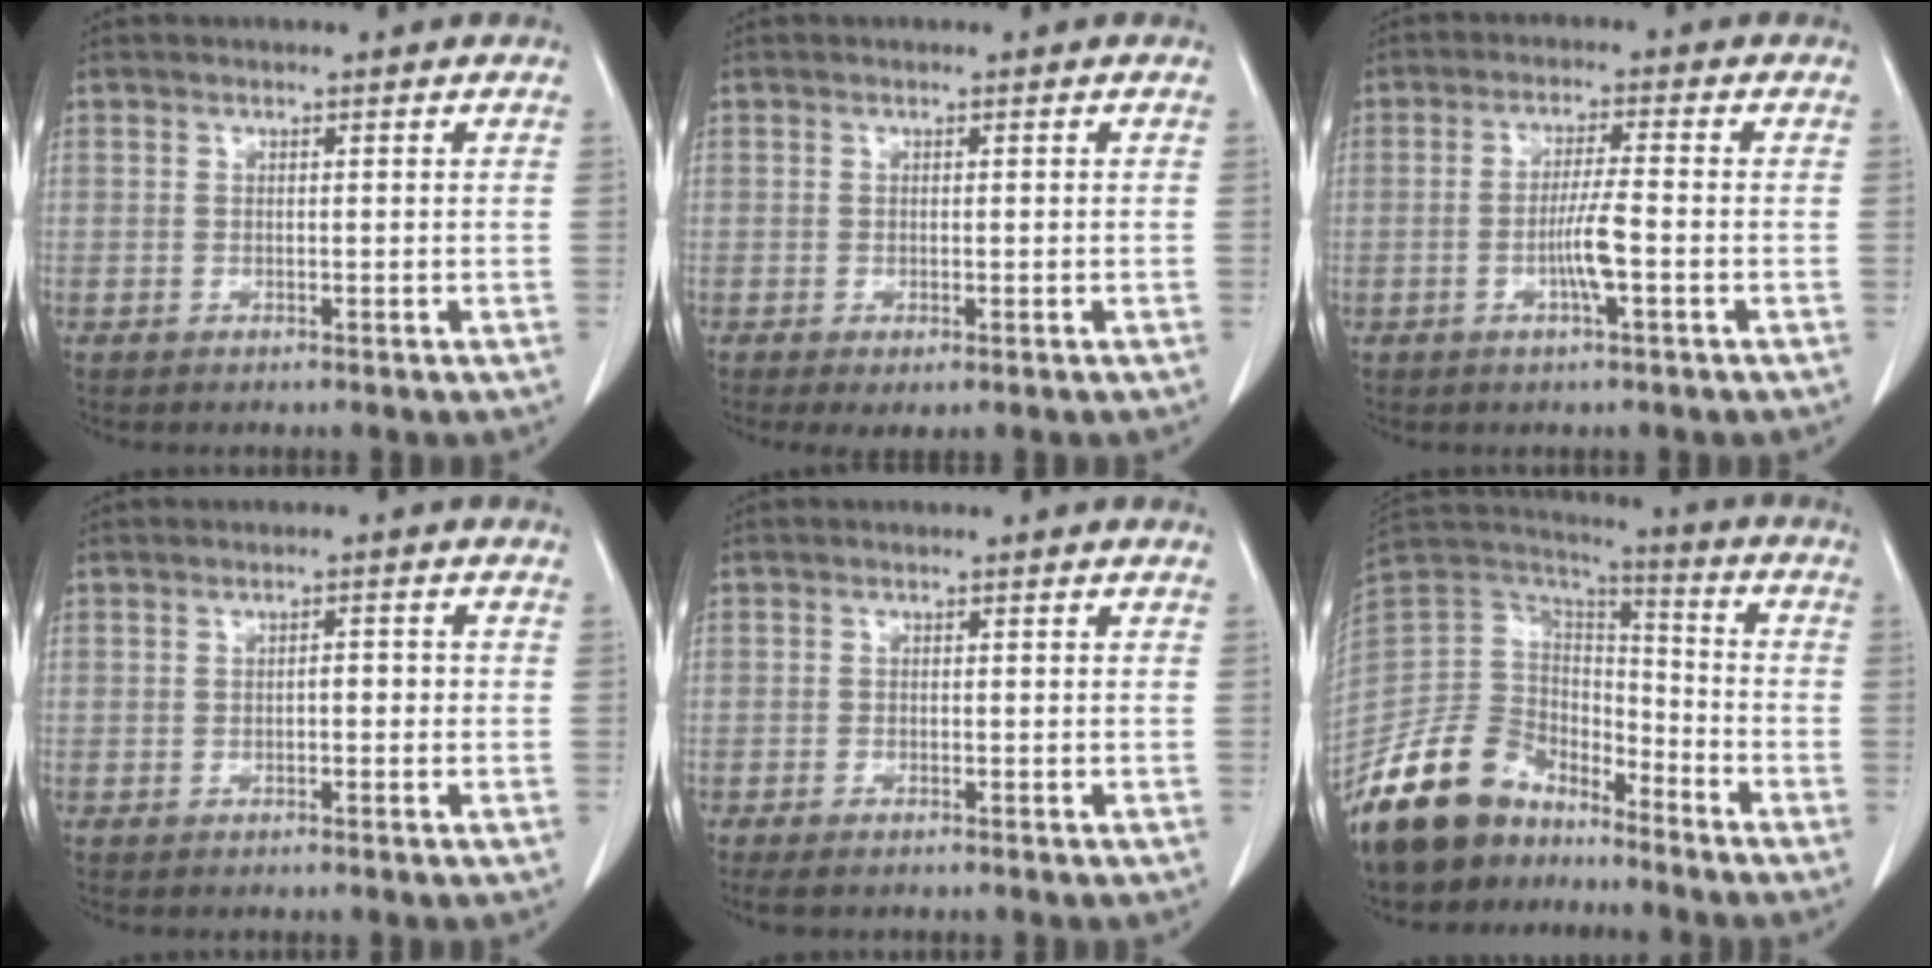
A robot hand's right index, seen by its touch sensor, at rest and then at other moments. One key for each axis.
{"total": 3.1, "fx": -1.0, "fy": 1.4, "fz": 2.6, "tx": -0.052, "ty": -0.005, "tz": -0.012}
{"total": 5.3, "fx": -1.6, "fy": 0.3, "fz": 5.0, "tx": -0.102, "ty": 0.000, "tz": -0.027}
{"total": 2.3, "fx": -0.3, "fy": 1.1, "fz": 2.0, "tx": -0.039, "ty": 0.013, "tz": -0.002}
{"total": 4.0, "fx": -2.8, "fy": 1.6, "fz": 2.3, "tx": -0.044, "ty": -0.007, "tz": -0.041}
{"total": 17.4, "fx": -13.3, "fy": 9.3, "fz": 6.3, "tx": -0.138, "ty": 0.040, "tz": -0.250}